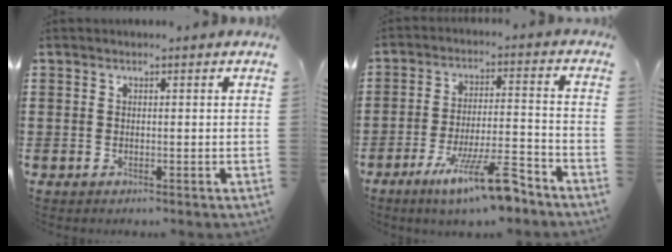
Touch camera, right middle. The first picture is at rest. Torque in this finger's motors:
{"motor_torque": [1.81, -0.33, 0.79, 0.21]}